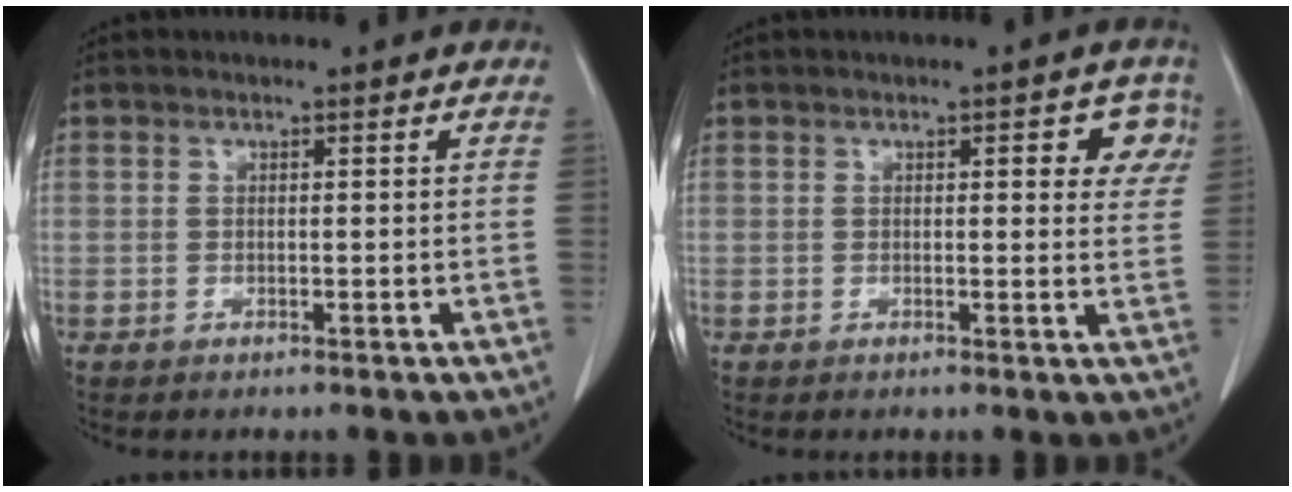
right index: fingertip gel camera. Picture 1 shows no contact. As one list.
[{"total": 4.4, "force": [1.7, 1.8, 3.6], "torque": [-0.026, 0.004, 0.013]}]